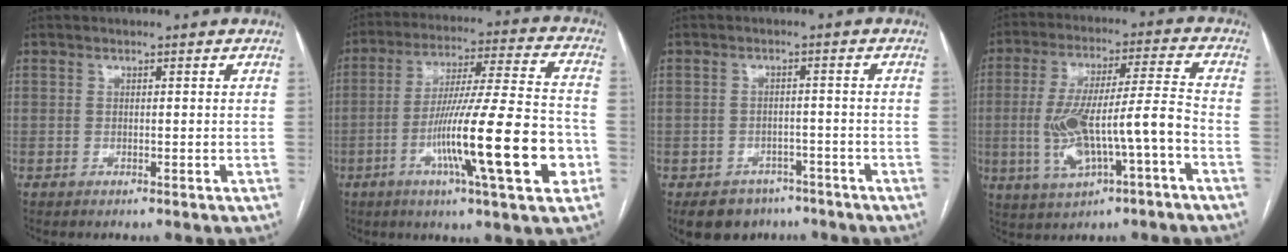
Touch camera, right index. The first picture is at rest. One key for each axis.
{"total": 19.9, "fx": -6.3, "fy": 0.9, "fz": 18.9, "tx": -0.296, "ty": -0.009, "tz": -0.101}
{"total": 7.2, "fx": -5.3, "fy": 4.5, "fz": 1.5, "tx": -0.016, "ty": 0.007, "tz": -0.073}
{"total": 13.9, "fx": -3.7, "fy": 2.0, "fz": 13.2, "tx": -0.251, "ty": 0.017, "tz": -0.056}